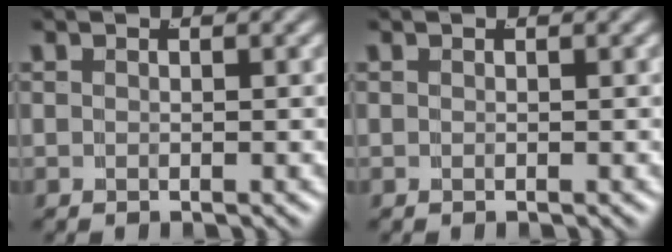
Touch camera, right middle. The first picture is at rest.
{"total": 0.0}